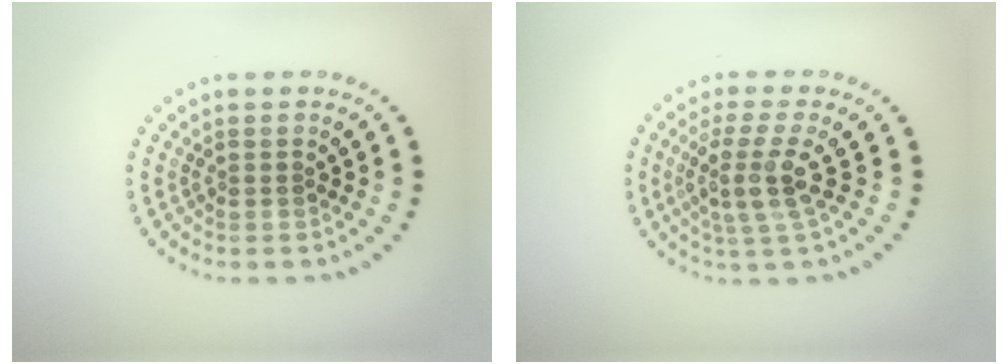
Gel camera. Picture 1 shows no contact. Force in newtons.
{"total": 3.7, "press": 2.8, "slide": 2.5}